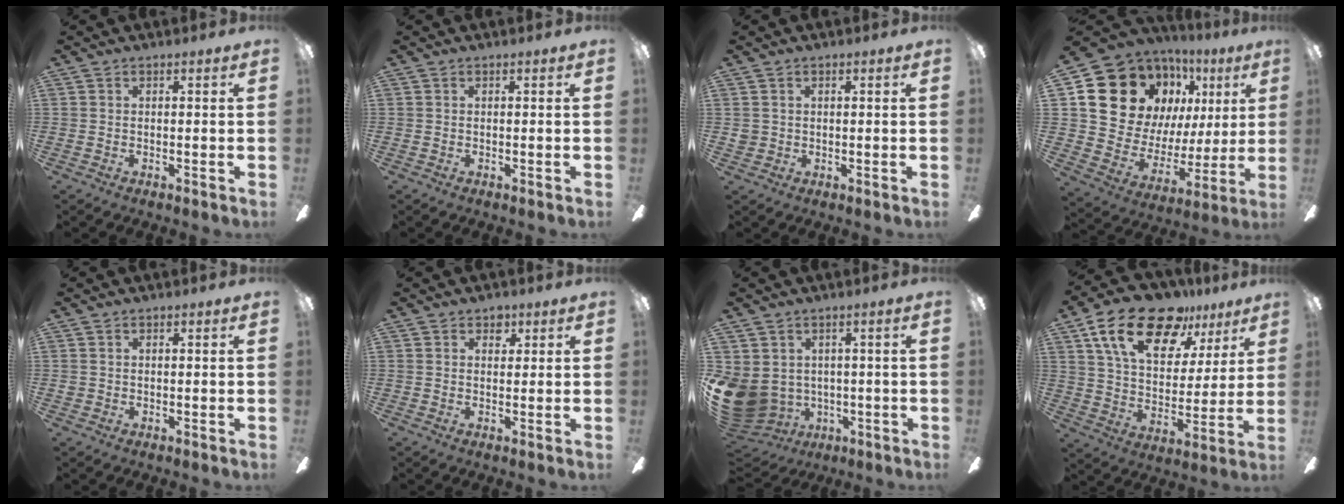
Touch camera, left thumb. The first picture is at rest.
{"total": 0.0}
{"total": 1.9, "force": [0.1, 1.8, 0.4], "torque": [-0.010, 0.004, 0.002]}
{"total": 17.4, "force": [9.7, 12.4, 7.3], "torque": [-0.145, -0.062, 0.192]}
{"total": 0.7, "force": [0.0, 0.7, 0.2], "torque": [-0.004, 0.006, 0.000]}
{"total": 2.8, "force": [1.7, 2.0, 1.0], "torque": [-0.002, -0.005, 0.026]}
{"total": 9.5, "force": [-0.7, 8.3, 4.5], "torque": [-0.143, -0.009, -0.010]}
{"total": 21.0, "force": [13.2, 10.7, 12.3], "torque": [-0.213, -0.063, 0.231]}